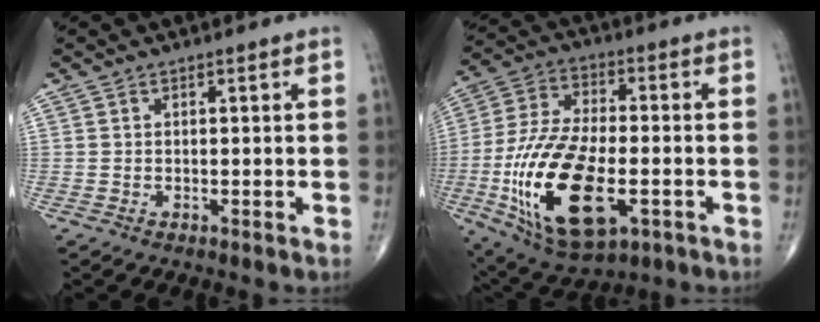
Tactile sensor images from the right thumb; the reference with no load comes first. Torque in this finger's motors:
{"motor_torque": [1.38, 1.78, 2.17, -0.02, 0.27]}